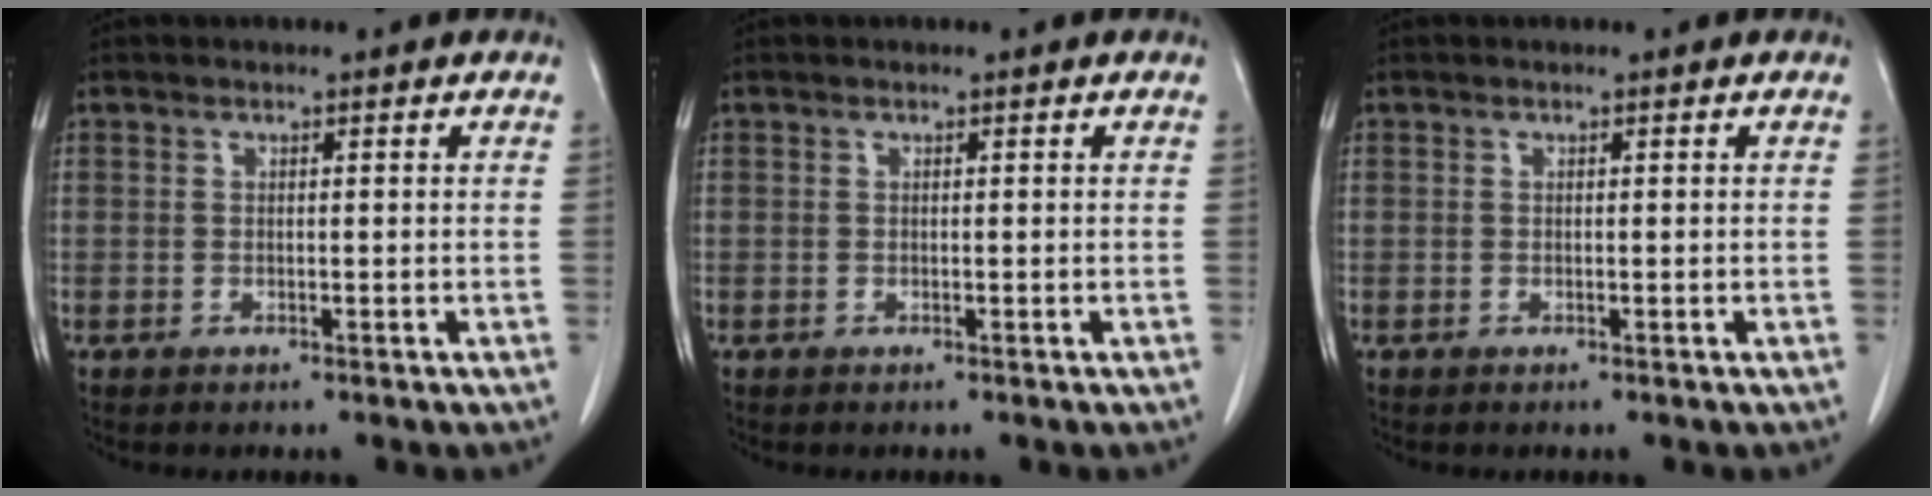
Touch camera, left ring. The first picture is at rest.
{"total": 0.0}
{"total": 0.0}